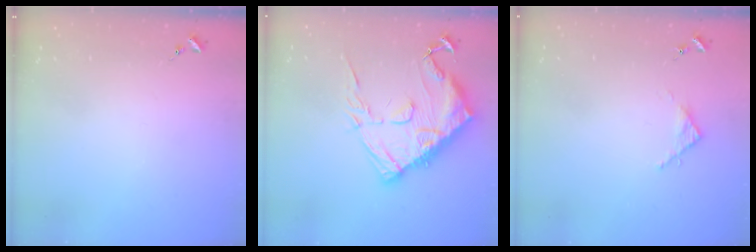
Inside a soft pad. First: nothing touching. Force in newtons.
{"total": 18.7, "press": 18.6, "slide": 1.2}
{"total": 3.1, "press": 3.1, "slide": 0.4}